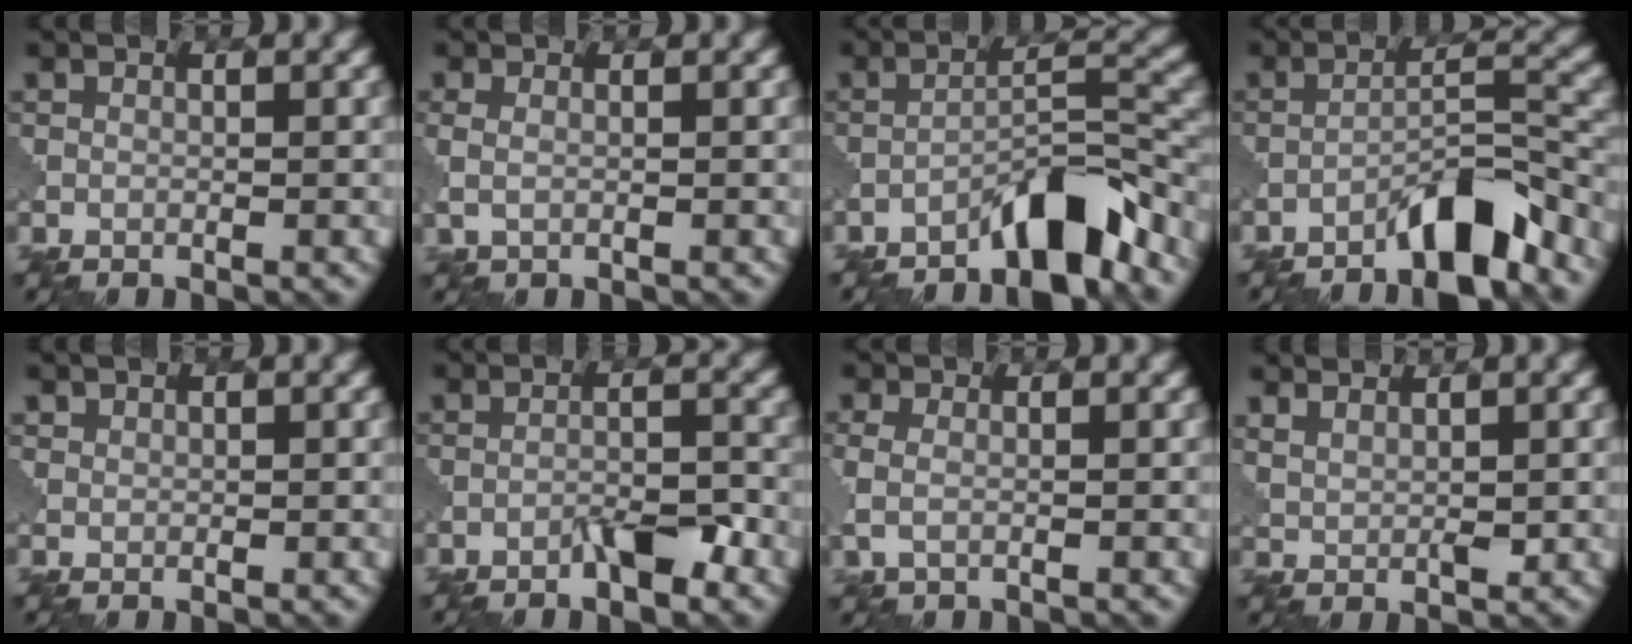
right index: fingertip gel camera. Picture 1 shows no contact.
{"total": 1.5, "force": [0.2, 0.8, 1.3], "torque": [-0.031, -0.001, 0.003]}
{"total": 5.9, "force": [-4.7, 0.9, 3.6], "torque": [-0.051, 0.017, -0.083]}
{"total": 5.9, "force": [-4.6, 0.9, 3.5], "torque": [-0.051, 0.016, -0.082]}
{"total": 0.9, "force": [0.6, 0.6, 0.2], "torque": [-0.002, 0.001, 0.013]}
{"total": 3.2, "force": [-2.0, 0.7, 2.3], "torque": [-0.041, 0.008, -0.038]}
{"total": 2.0, "force": [0.0, 1.3, 1.6], "torque": [-0.040, -0.001, -0.004]}
{"total": 2.6, "force": [1.9, 0.9, 1.5], "torque": [-0.033, 0.000, 0.041]}